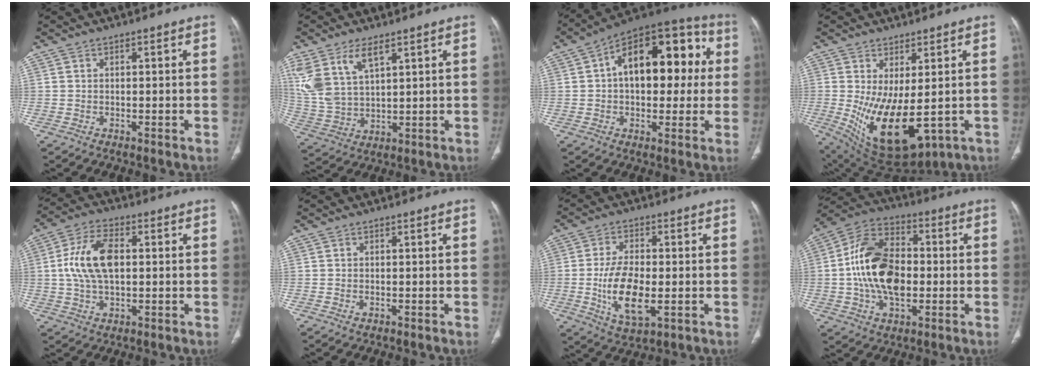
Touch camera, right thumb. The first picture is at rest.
{"total": 11.1, "force": [6.0, 5.3, 7.7], "torque": [-0.167, -0.015, 0.134]}
{"total": 21.5, "force": [3.5, 12.1, 17.4], "torque": [-0.209, 0.042, 0.040]}
{"total": 14.7, "force": [-1.8, 6.6, 13.0], "torque": [-0.221, -0.024, 0.003]}
{"total": 11.5, "force": [1.1, 6.3, 9.5], "torque": [-0.188, 0.013, 0.020]}
{"total": 0.6, "force": [-0.1, 0.4, 0.5], "torque": [-0.012, 0.005, 0.001]}
{"total": 11.4, "force": [-1.9, 5.2, 10.0], "torque": [-0.188, -0.005, -0.028]}
{"total": 17.4, "force": [-0.9, 10.9, 13.5], "torque": [-0.233, 0.025, -0.020]}